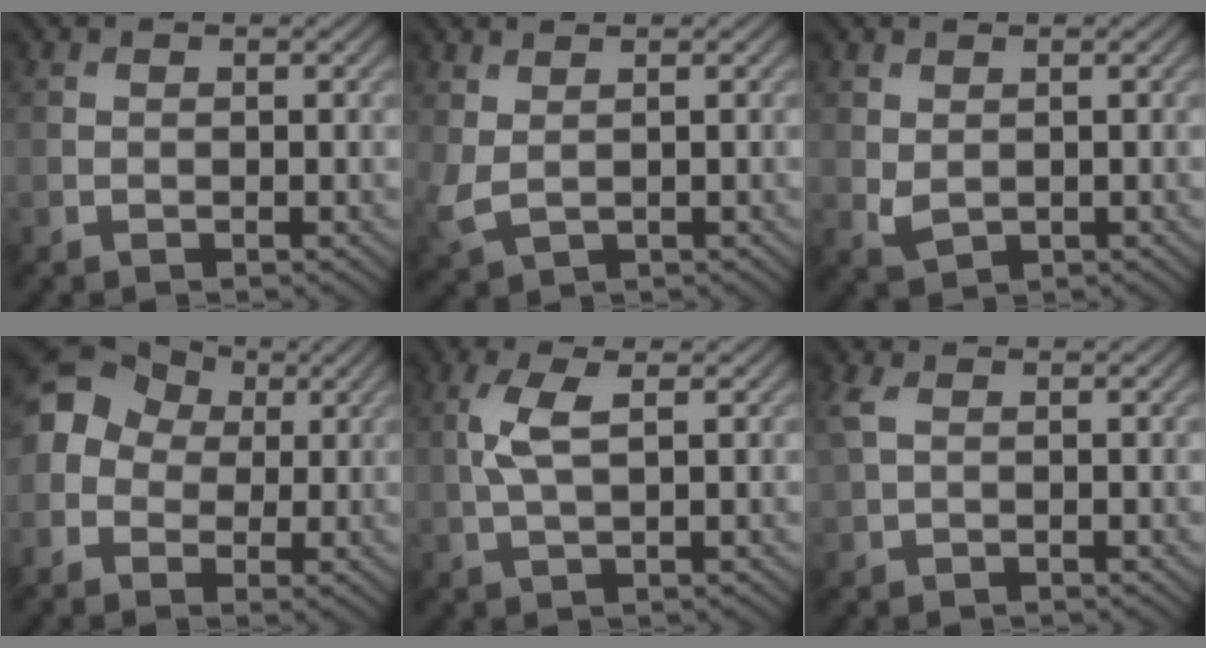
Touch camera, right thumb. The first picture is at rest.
{"total": 3.1, "force": [0.7, 1.8, 2.5], "torque": [-0.079, -0.002, 0.016]}
{"total": 1.8, "force": [0.3, 1.2, 1.2], "torque": [-0.033, -0.006, 0.012]}
{"total": 11.0, "force": [1.2, 9.6, 5.3], "torque": [-0.149, 0.022, -0.018]}
{"total": 3.9, "force": [0.8, 1.1, 3.6], "torque": [-0.090, 0.006, 0.017]}
{"total": 2.6, "force": [0.8, 1.4, 2.1], "torque": [-0.065, 0.009, 0.015]}